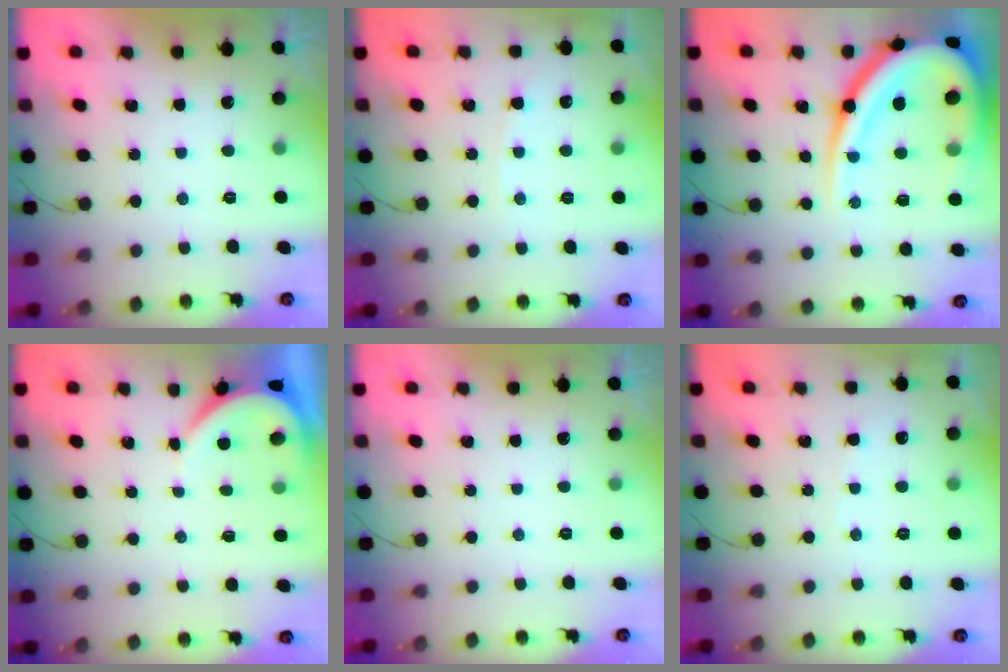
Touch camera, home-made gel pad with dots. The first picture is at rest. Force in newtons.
{"total": 3.2, "press": 3.1, "slide": 0.5}
{"total": 25.3, "press": 25.2, "slide": 2.7}
{"total": 3.6, "press": 3.5, "slide": 0.5}
{"total": 0.0}
{"total": 2.0, "press": 2.0, "slide": 0.2}